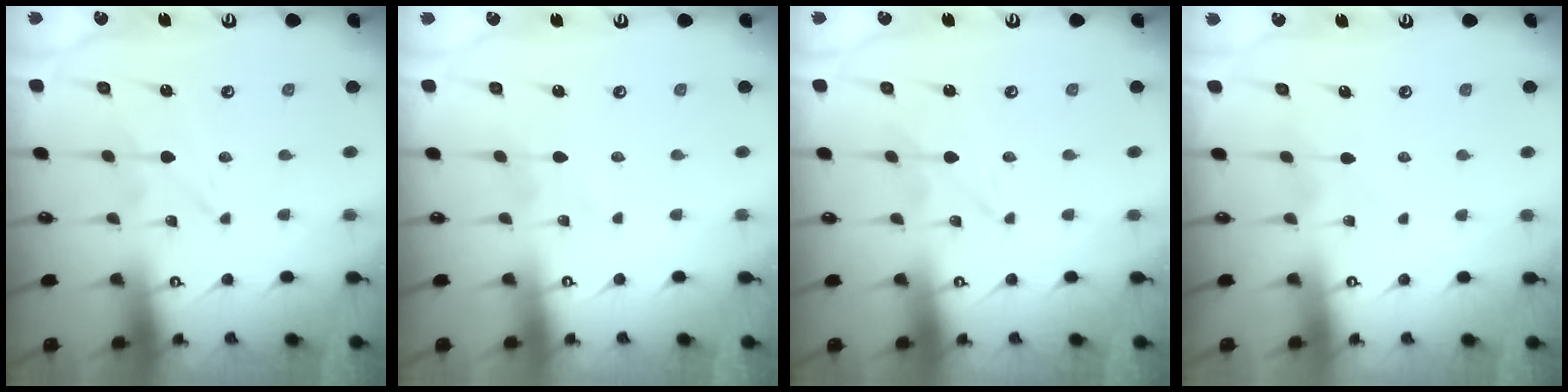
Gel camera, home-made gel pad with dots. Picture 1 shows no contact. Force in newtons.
{"total": 1.2, "press": 1.2, "slide": 0.2}
{"total": 0.0}
{"total": 4.2, "press": 4.2, "slide": 0.4}